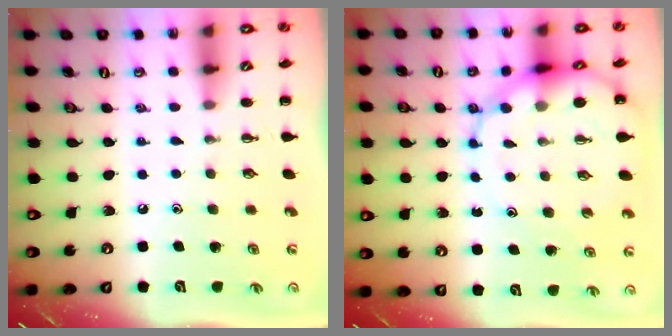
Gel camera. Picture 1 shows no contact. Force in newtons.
{"total": 12.5, "press": 12.2, "slide": 2.8}